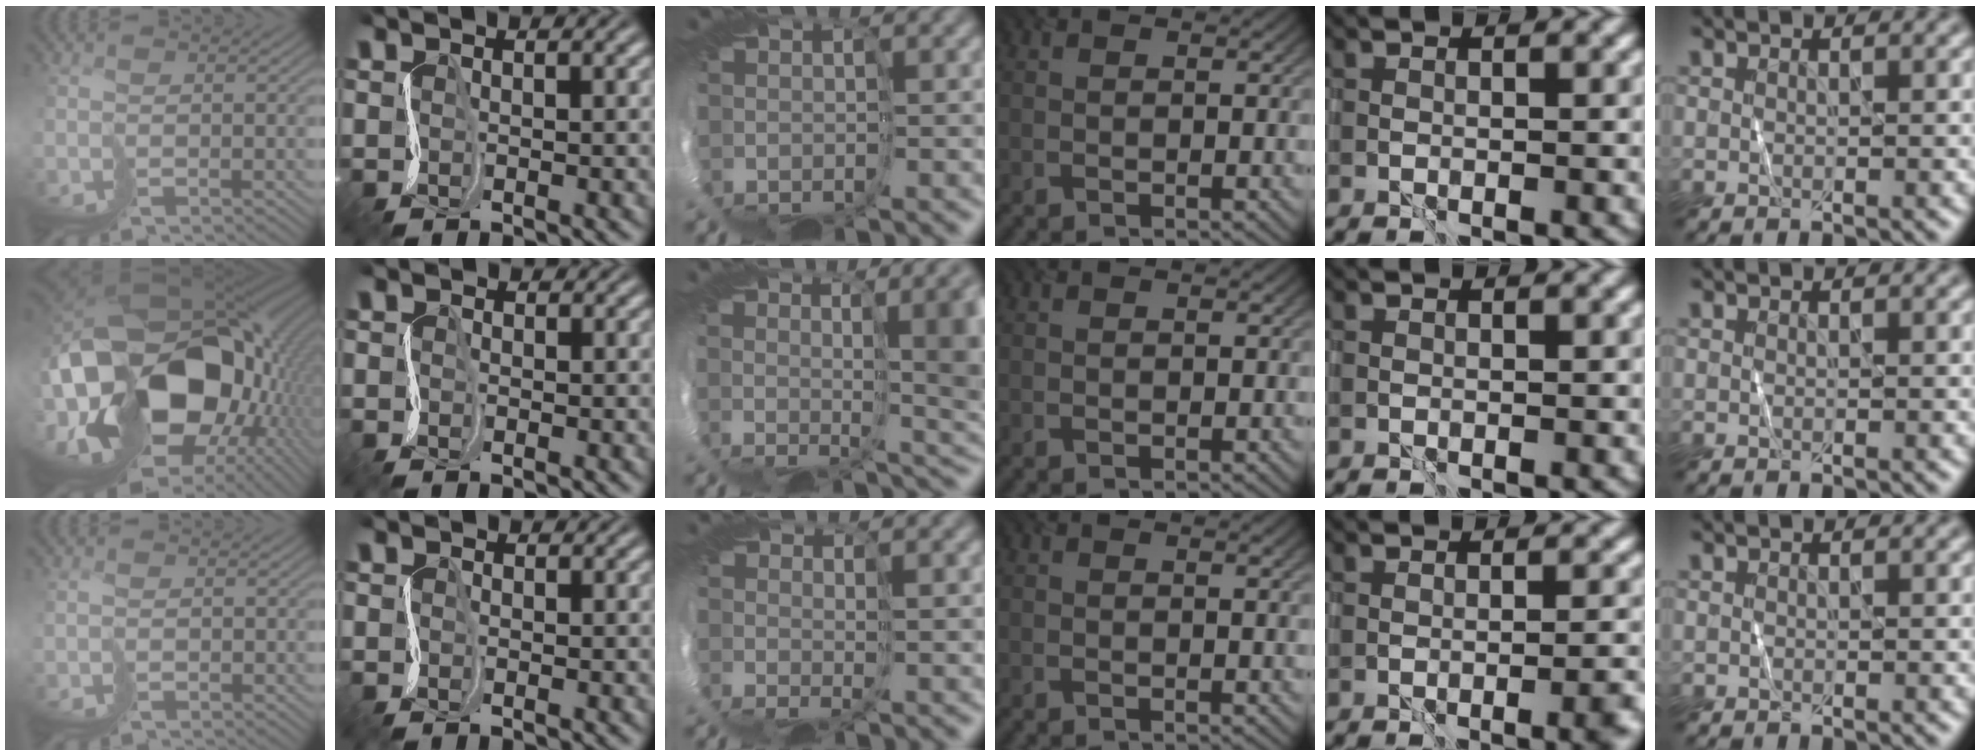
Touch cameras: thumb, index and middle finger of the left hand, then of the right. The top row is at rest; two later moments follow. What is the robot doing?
{"motion": "cut", "object": "paper bag"}